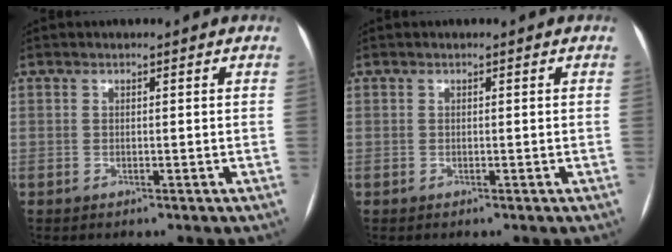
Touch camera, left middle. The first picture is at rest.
{"total": 0.0}